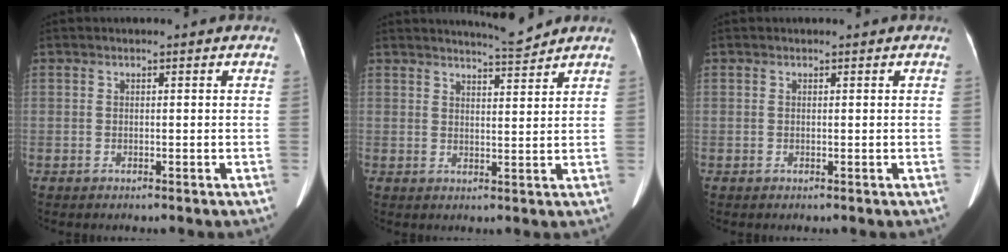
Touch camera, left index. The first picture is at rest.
{"total": 4.0, "force": [3.9, -0.7, 0.6], "torque": [-0.016, -0.012, 0.062]}
{"total": 0.0}